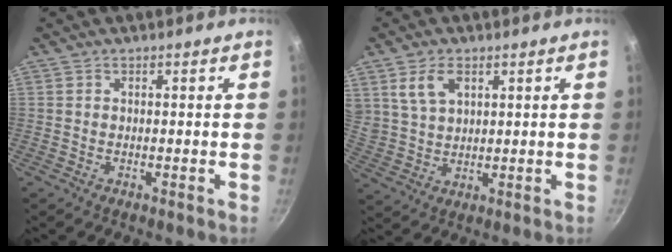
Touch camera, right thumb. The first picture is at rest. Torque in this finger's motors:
{"motor_torque": [0.14, 0.92, 0.90, 0.70, 0.23]}